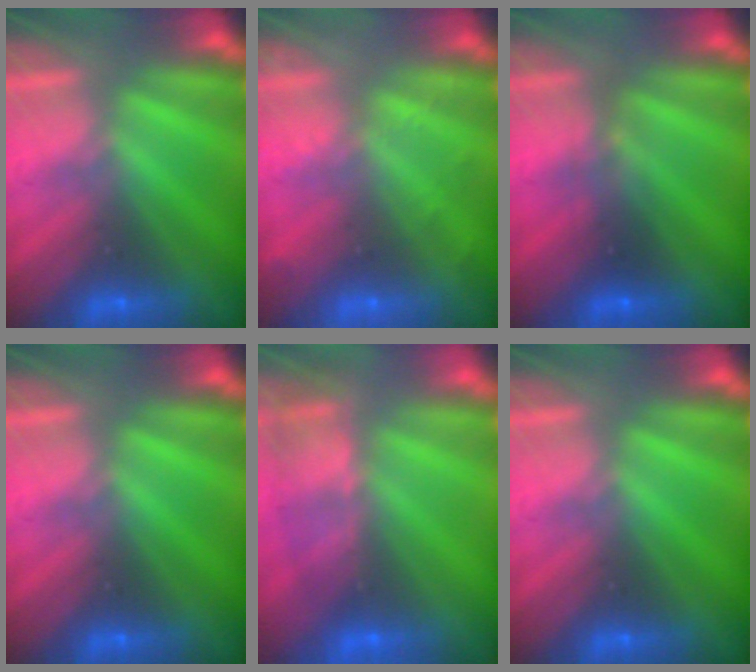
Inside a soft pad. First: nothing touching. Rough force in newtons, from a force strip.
{"total": 2.1}
{"total": 2.3}
{"total": 0.0}
{"total": 10.1}
{"total": 0.0}